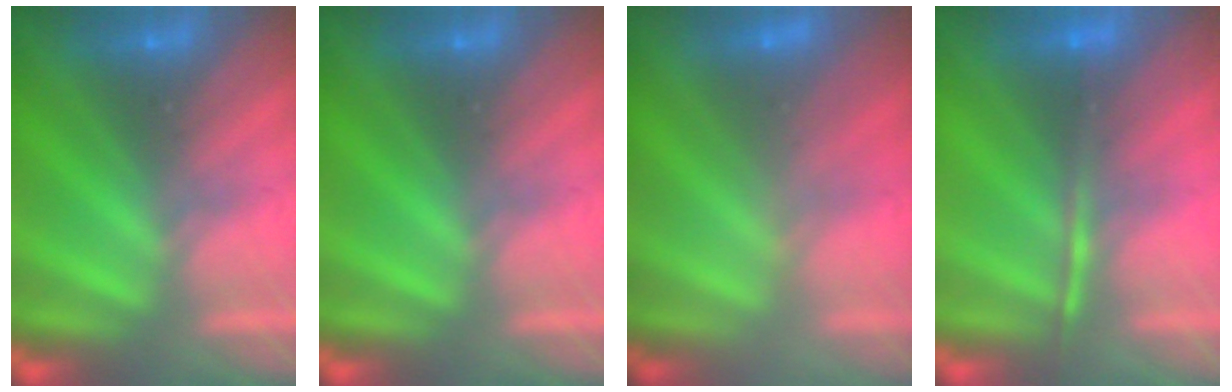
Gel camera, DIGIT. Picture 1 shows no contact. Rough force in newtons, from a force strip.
{"total": 0.0}
{"total": 2.9}
{"total": 1.5}